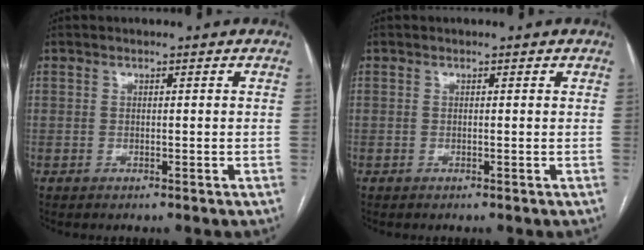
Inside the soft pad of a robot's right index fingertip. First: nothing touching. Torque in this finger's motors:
{"motor_torque": [0.01, -0.02, -0.01, -0.01]}